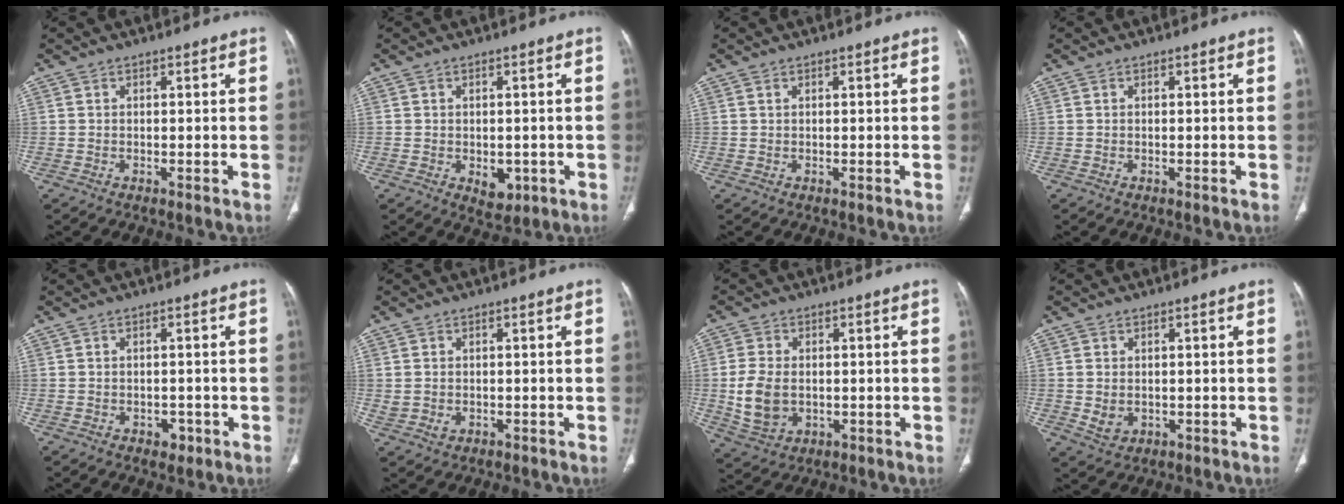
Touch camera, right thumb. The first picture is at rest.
{"total": 4.2, "force": [-1.1, 2.8, 2.9], "torque": [-0.022, -0.003, -0.003]}
{"total": 0.0}
{"total": 0.0}
{"total": 2.4, "force": [-1.1, 1.8, 1.1], "torque": [-0.005, 0.004, -0.010]}
{"total": 2.5, "force": [-0.1, 2.1, 1.3], "torque": [-0.028, 0.000, 0.010]}
{"total": 8.9, "force": [-0.5, 6.3, 6.2], "torque": [-0.118, -0.004, 0.002]}
{"total": 3.3, "force": [-0.1, 2.7, 2.0], "torque": [-0.030, -0.005, 0.010]}